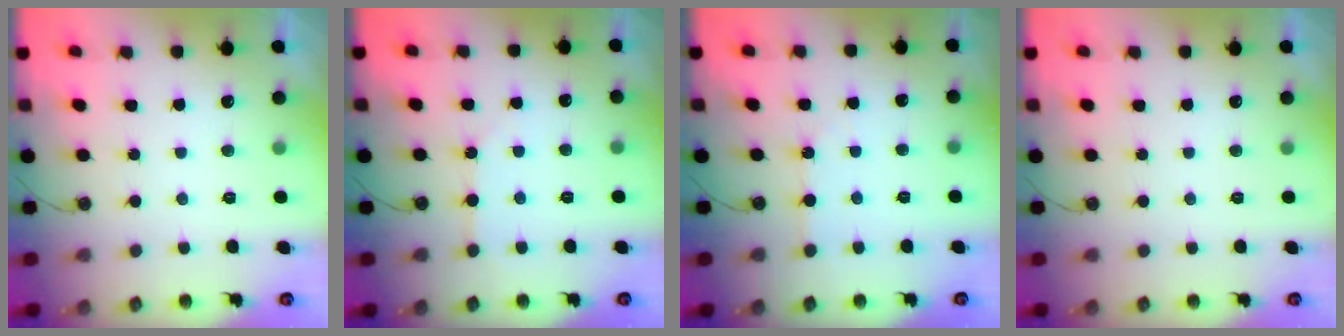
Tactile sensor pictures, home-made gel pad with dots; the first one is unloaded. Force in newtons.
{"total": 4.1, "press": 4.1, "slide": 0.6}
{"total": 2.2, "press": 2.2, "slide": 0.3}
{"total": 0.0}